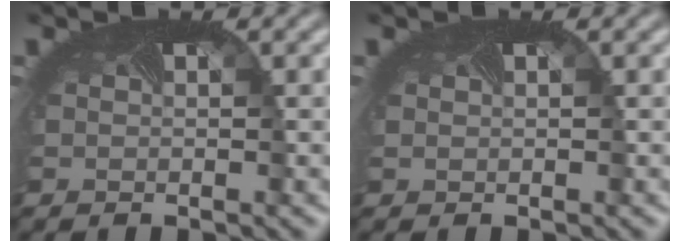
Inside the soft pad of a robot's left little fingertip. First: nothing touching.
{"total": 0.0}